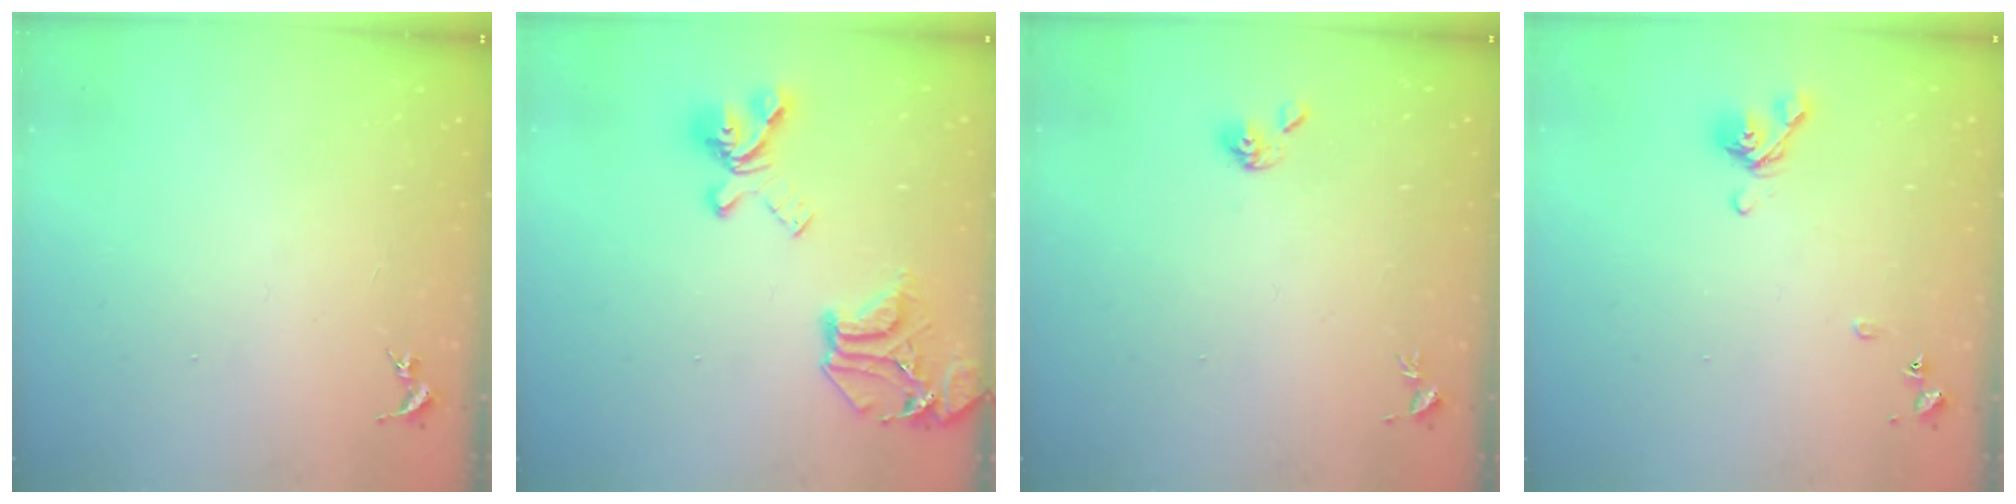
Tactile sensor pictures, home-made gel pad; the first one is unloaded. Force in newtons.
{"total": 21.7, "press": 21.6, "slide": 2.0}
{"total": 5.2, "press": 5.1, "slide": 0.7}
{"total": 8.6, "press": 8.4, "slide": 1.4}